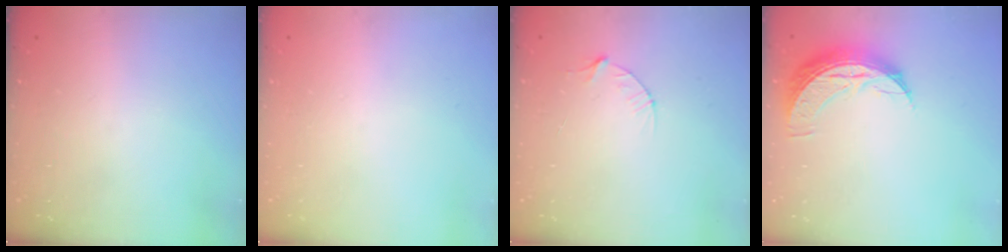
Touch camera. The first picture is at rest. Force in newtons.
{"total": 0.0}
{"total": 4.1, "press": 4.1, "slide": 0.4}
{"total": 8.7, "press": 8.7, "slide": 0.7}